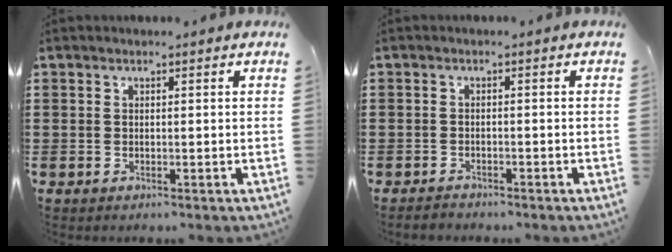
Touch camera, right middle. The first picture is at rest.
{"total": 1.0, "force": [-1.0, 0.2, 0.0], "torque": [-0.004, 0.001, -0.022]}